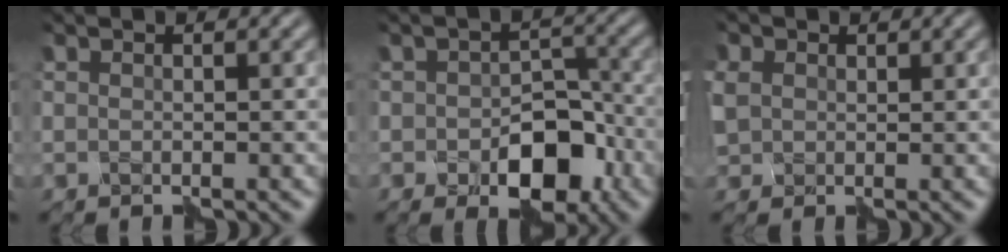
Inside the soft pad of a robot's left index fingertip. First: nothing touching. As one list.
[{"total": 6.0, "force": [-2.2, 3.8, 4.0], "torque": [-0.057, -0.008, -0.033]}, {"total": 3.2, "force": [0.8, 2.8, 1.3], "torque": [-0.057, 0.011, 0.014]}]